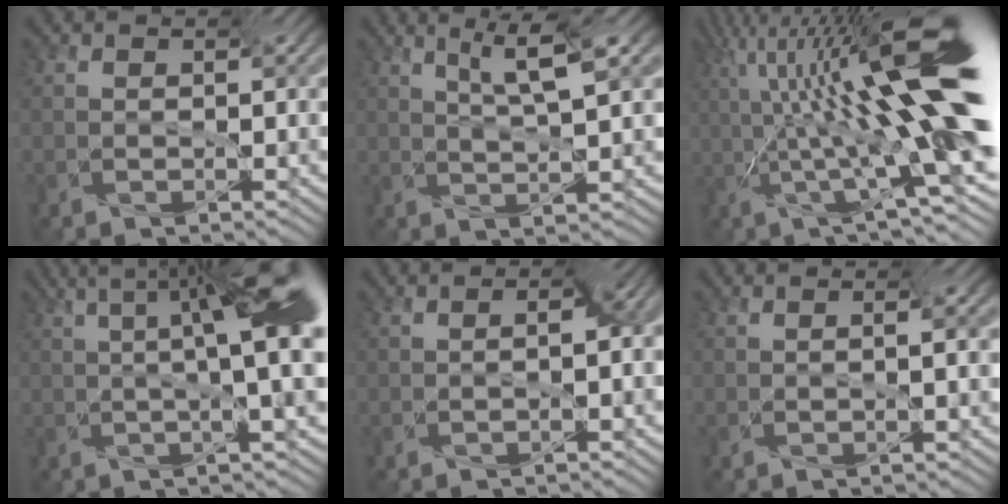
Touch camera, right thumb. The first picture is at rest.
{"total": 5.9, "force": [2.6, 1.1, 5.2], "torque": [-0.081, 0.009, 0.039]}
{"total": 15.8, "force": [2.5, 2.5, 15.4], "torque": [-0.256, 0.028, 0.063]}
{"total": 13.0, "force": [3.5, 3.5, 12.0], "torque": [-0.147, 0.035, 0.051]}
{"total": 2.1, "force": [-0.9, 0.1, 1.9], "torque": [-0.018, 0.009, -0.017]}
{"total": 1.3, "force": [-0.2, -0.2, 1.3], "torque": [-0.016, 0.006, -0.007]}